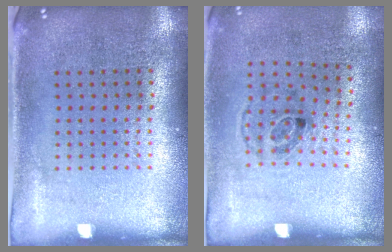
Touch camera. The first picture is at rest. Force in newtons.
{"total": 1.2, "press": 0.7, "slide": 0.9}